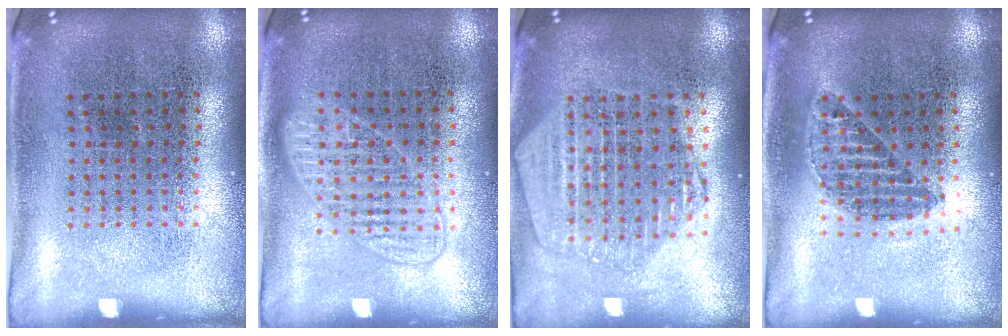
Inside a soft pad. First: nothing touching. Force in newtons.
{"total": 1.2, "press": 1.2, "slide": 0.2}
{"total": 2.2, "press": 2.0, "slide": 1.0}
{"total": 1.2, "press": 1.0, "slide": 0.5}